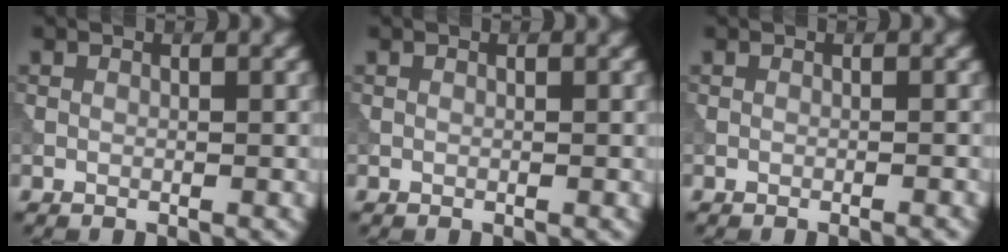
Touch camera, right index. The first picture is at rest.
{"total": 0.0}
{"total": 0.6, "force": [-0.4, 0.2, 0.4], "torque": [-0.001, 0.003, -0.011]}